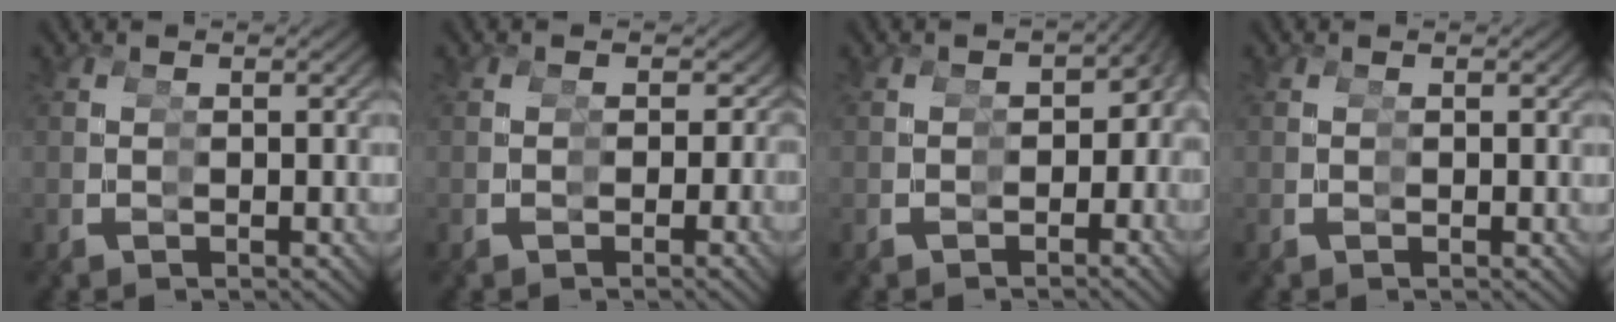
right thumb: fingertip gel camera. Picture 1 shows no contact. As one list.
[{"total": 3.3, "force": [-0.1, 3.1, 1.2], "torque": [-0.001, -0.019, 0.002]}, {"total": 4.3, "force": [-1.3, 3.4, 2.3], "torque": [-0.014, -0.021, -0.012]}, {"total": 0.0}]